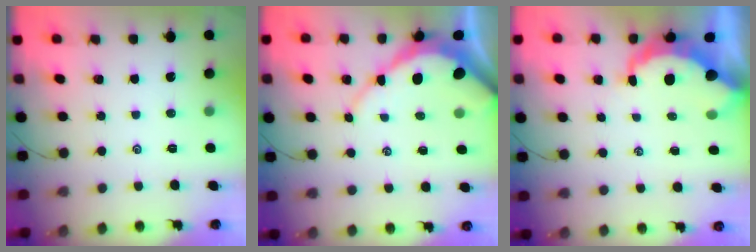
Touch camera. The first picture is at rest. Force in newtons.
{"total": 8.5, "press": 8.4, "slide": 0.9}
{"total": 7.7, "press": 7.6, "slide": 0.8}